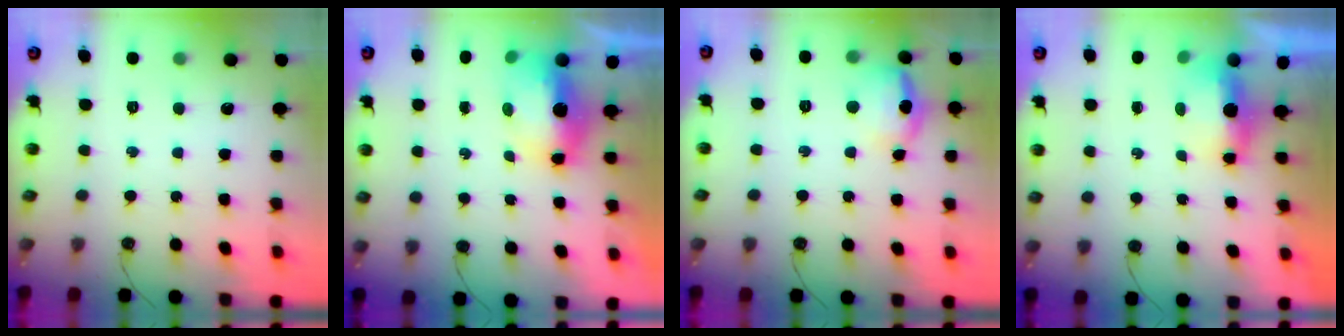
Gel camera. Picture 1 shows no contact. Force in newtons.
{"total": 8.0, "press": 7.9, "slide": 1.3}
{"total": 12.4, "press": 12.3, "slide": 1.7}
{"total": 5.0, "press": 4.9, "slide": 1.3}